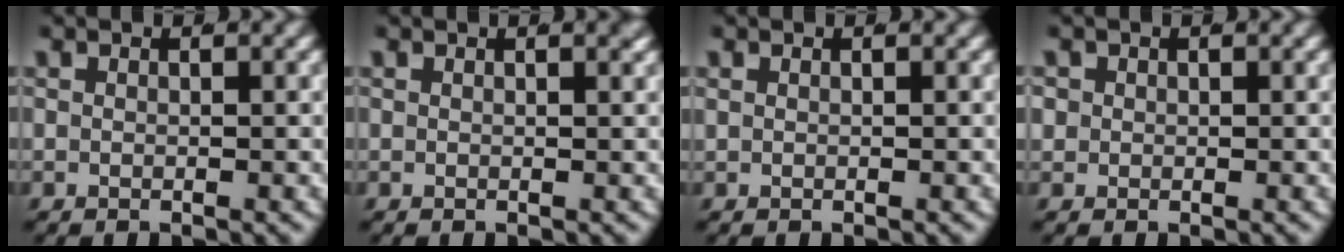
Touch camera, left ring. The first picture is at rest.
{"total": 0.8, "force": [0.5, -0.1, 0.6], "torque": [-0.002, 0.005, 0.006]}
{"total": 0.0}
{"total": 1.4, "force": [0.1, 1.3, 0.4], "torque": [-0.017, -0.009, 0.007]}